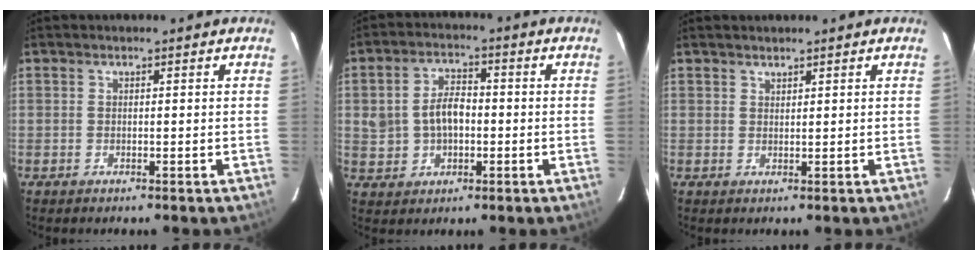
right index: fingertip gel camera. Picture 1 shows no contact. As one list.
[{"total": 7.4, "force": [-0.3, 5.1, 5.4], "torque": [-0.110, 0.015, 0.005]}, {"total": 1.2, "force": [1.1, 0.2, 0.2], "torque": [-0.004, 0.002, 0.021]}]